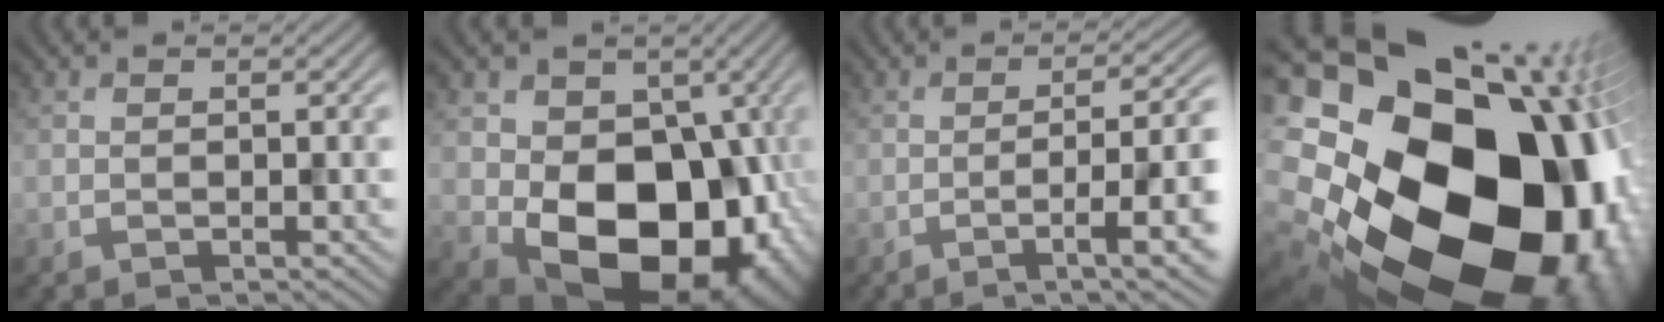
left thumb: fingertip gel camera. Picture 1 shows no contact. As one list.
[{"total": 17.0, "force": [-2.8, 12.0, 11.7], "torque": [-0.148, -0.037, -0.032]}, {"total": 7.7, "force": [-1.5, 1.6, 7.4], "torque": [-0.118, 0.005, -0.025]}, {"total": 25.9, "force": [-2.5, 20.7, 15.4], "torque": [-0.302, -0.066, -0.079]}]